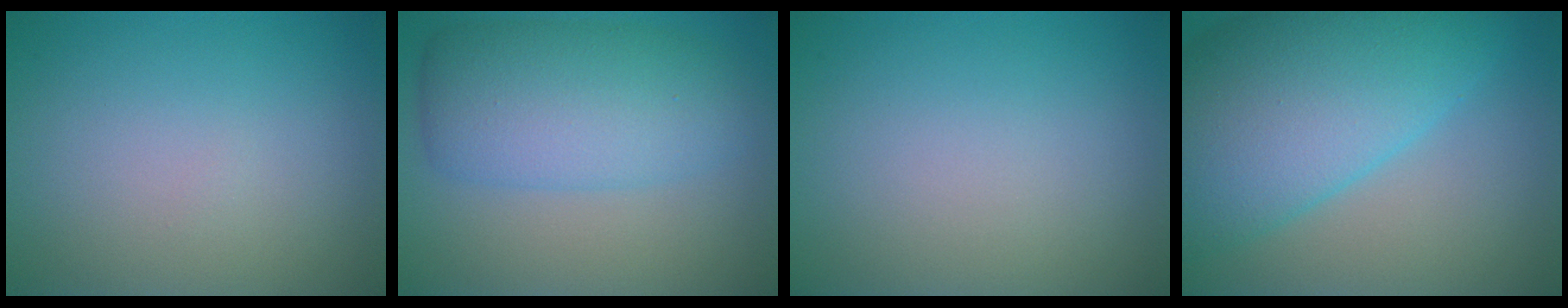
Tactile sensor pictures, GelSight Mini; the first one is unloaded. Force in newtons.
{"total": 7.2, "press": 7.2, "slide": 0.1}
{"total": 0.0}
{"total": 12.6, "press": 12.6, "slide": 0.4}